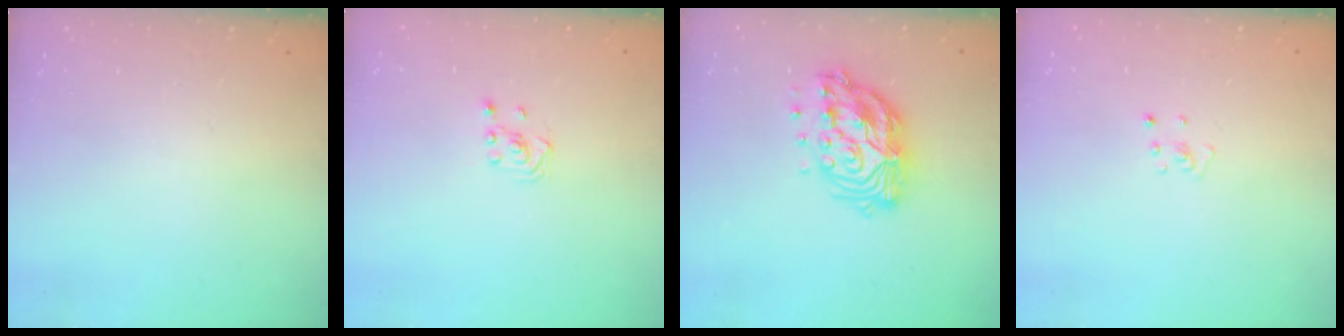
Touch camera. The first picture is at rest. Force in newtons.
{"total": 1.6, "press": 1.4, "slide": 0.9}
{"total": 15.0, "press": 14.9, "slide": 1.3}
{"total": 2.2, "press": 2.2, "slide": 0.2}